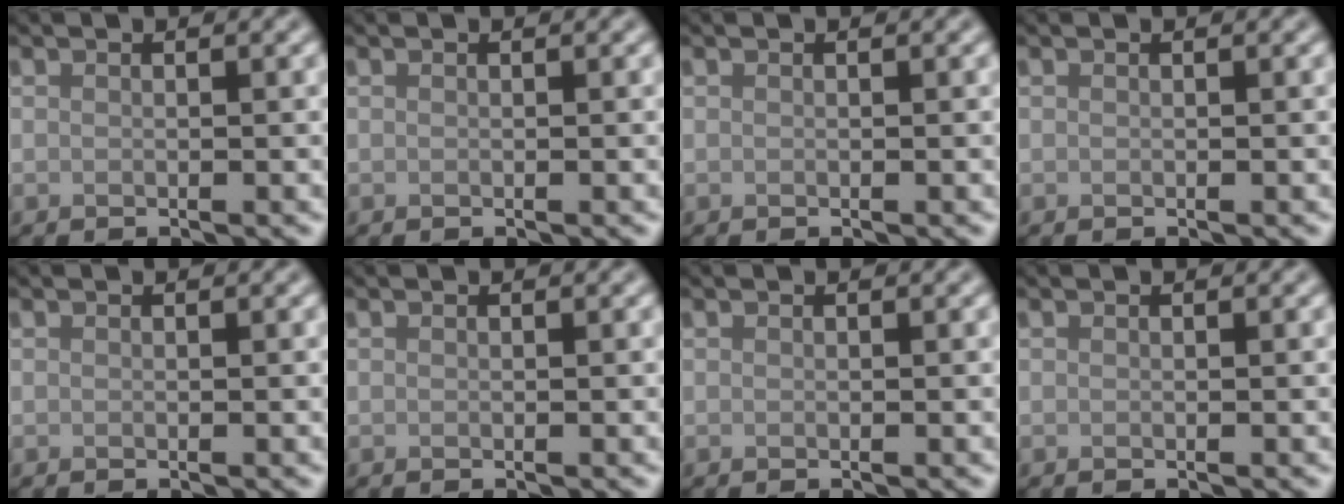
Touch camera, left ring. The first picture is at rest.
{"total": 0.0}
{"total": 0.0}
{"total": 0.0}
{"total": 0.0}
{"total": 0.0}
{"total": 0.0}
{"total": 0.0}